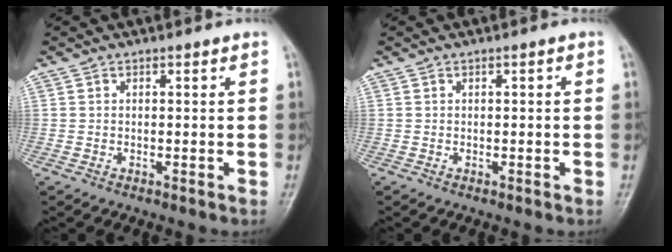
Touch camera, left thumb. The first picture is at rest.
{"total": 0.0}